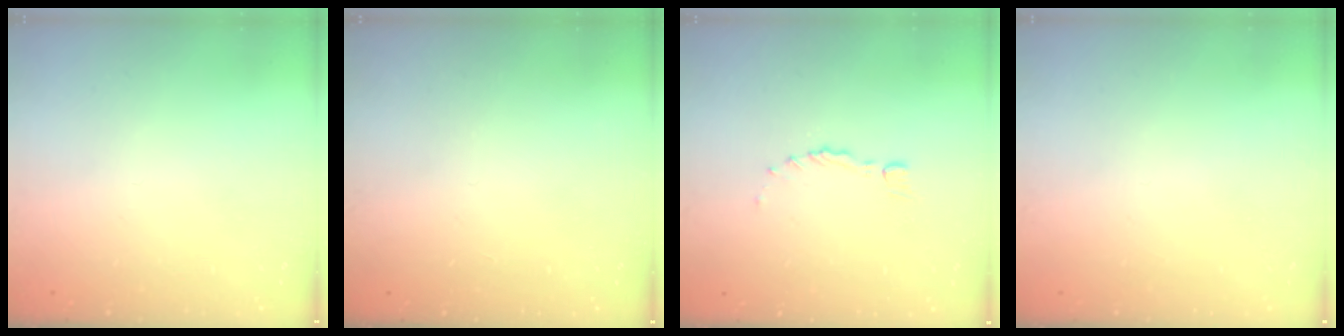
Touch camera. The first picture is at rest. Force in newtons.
{"total": 1.6, "press": 1.6, "slide": 0.3}
{"total": 0.0}
{"total": 0.0}